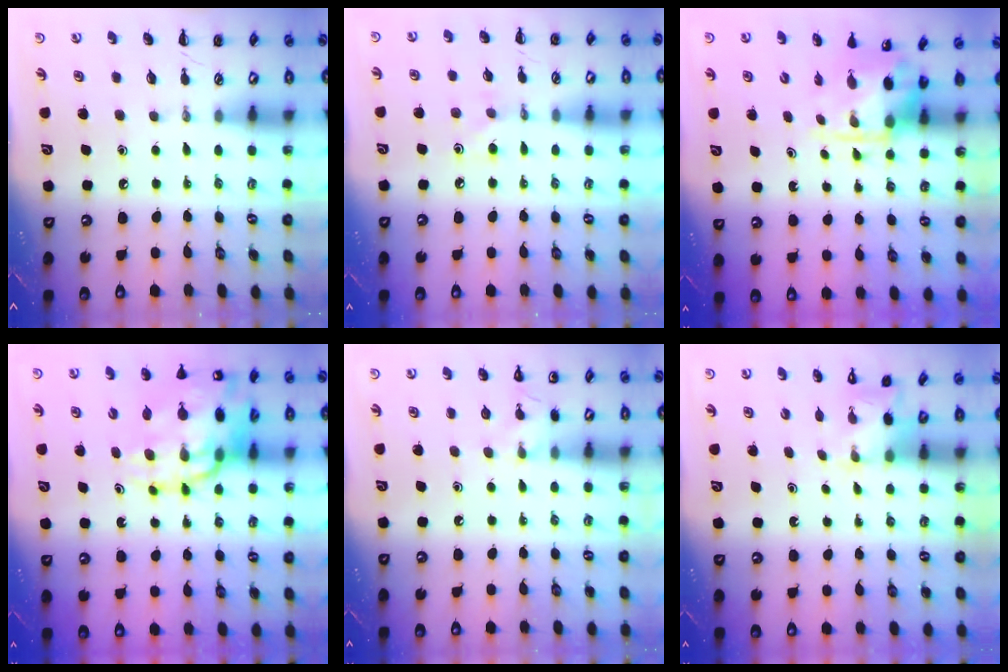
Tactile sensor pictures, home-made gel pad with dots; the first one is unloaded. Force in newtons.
{"total": 5.1, "press": 4.8, "slide": 1.6}
{"total": 4.0, "press": 3.9, "slide": 0.8}
{"total": 19.3, "press": 18.7, "slide": 5.0}
{"total": 5.0, "press": 4.8, "slide": 1.5}
{"total": 2.0, "press": 2.0, "slide": 0.5}